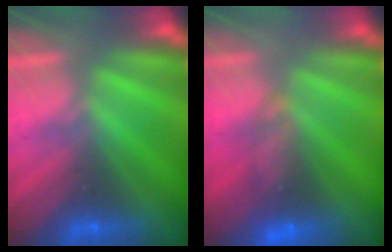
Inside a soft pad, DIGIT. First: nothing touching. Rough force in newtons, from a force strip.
{"total": 6.3}